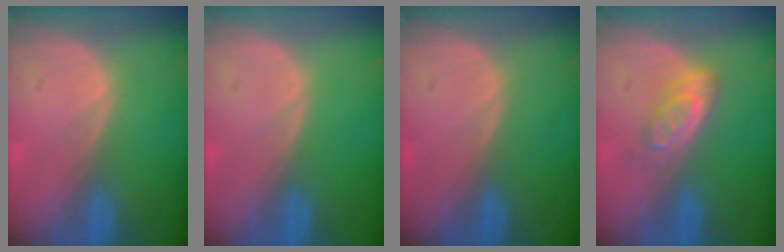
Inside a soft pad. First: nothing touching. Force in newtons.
{"total": 0.0}
{"total": 0.0}
{"total": 4.7, "press": 4.3, "slide": 1.9}